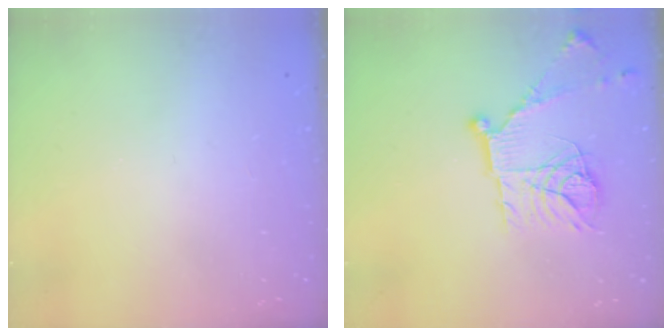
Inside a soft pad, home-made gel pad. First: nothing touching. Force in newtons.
{"total": 16.6, "press": 16.6, "slide": 1.3}